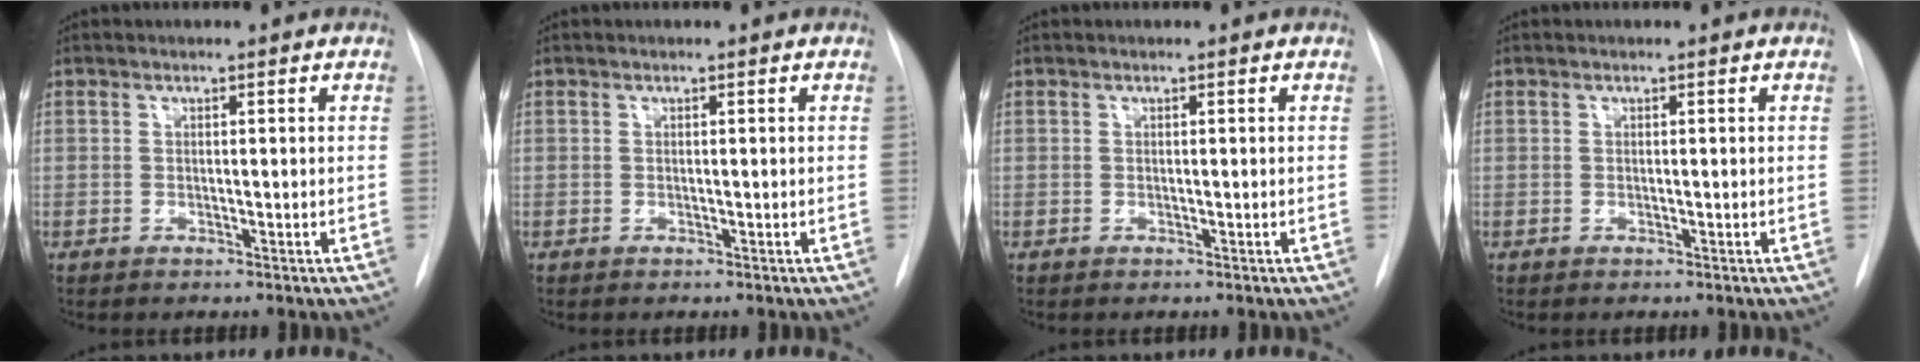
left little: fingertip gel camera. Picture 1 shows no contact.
{"total": 0.0}
{"total": 0.0}
{"total": 0.0}